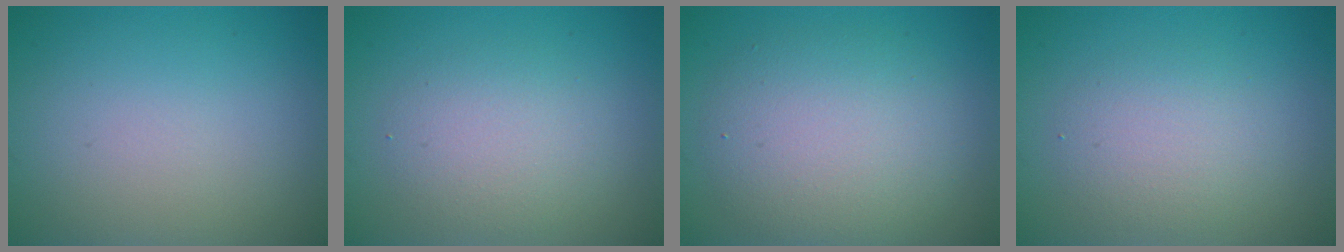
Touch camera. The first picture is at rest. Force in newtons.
{"total": 3.0, "press": 3.0, "slide": 0.2}
{"total": 5.6, "press": 5.6, "slide": 0.5}
{"total": 2.9, "press": 2.9, "slide": 0.2}